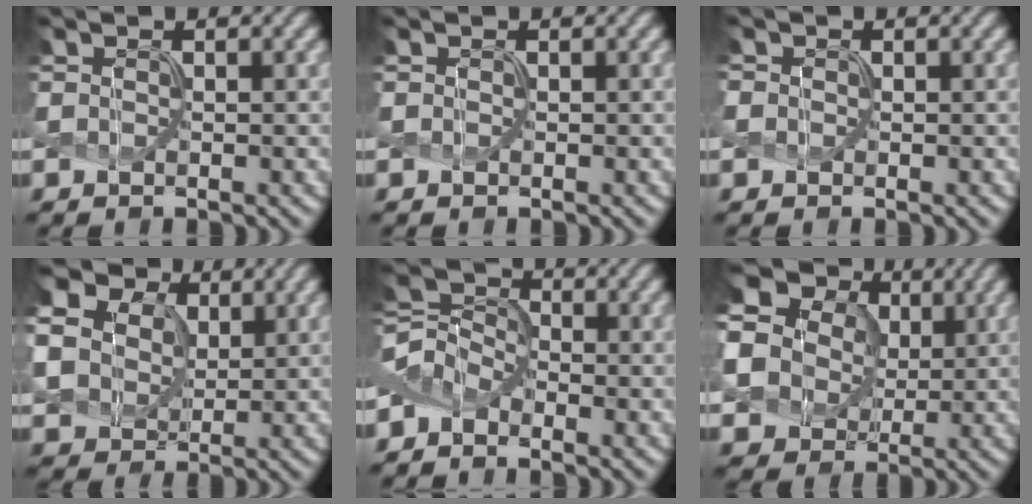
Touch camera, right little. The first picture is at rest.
{"total": 0.0}
{"total": 0.9, "force": [-0.1, 0.9, 0.1], "torque": [0.001, -0.001, -0.004]}
{"total": 11.0, "force": [5.2, 8.0, 5.4], "torque": [-0.151, 0.023, 0.092]}
{"total": 3.6, "force": [-1.7, 2.6, 1.9], "torque": [-0.044, 0.013, -0.046]}
{"total": 17.5, "force": [5.5, 15.1, 6.7], "torque": [-0.205, 0.027, 0.094]}